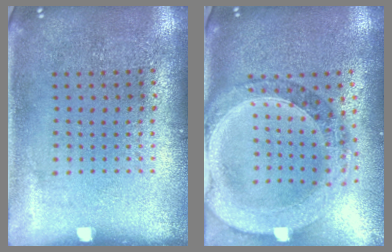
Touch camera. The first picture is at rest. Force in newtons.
{"total": 1.8, "press": 1.7, "slide": 0.5}